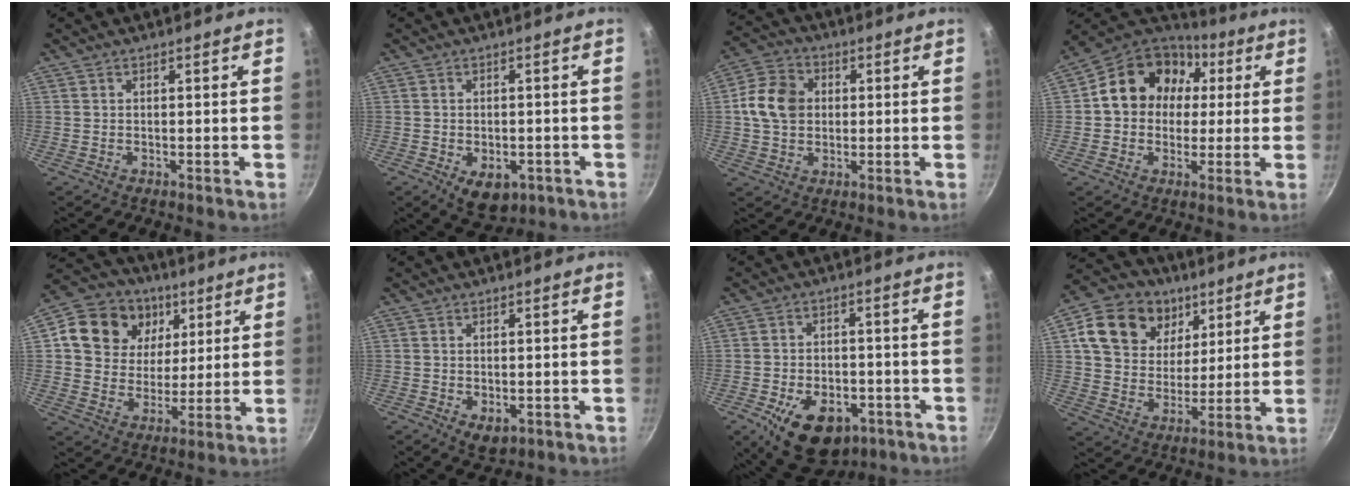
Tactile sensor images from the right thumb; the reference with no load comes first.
{"total": 7.2, "force": [-2.7, 4.6, 4.9], "torque": [-0.051, 0.003, -0.023]}
{"total": 10.0, "force": [0.9, 8.0, 6.0], "torque": [-0.093, 0.011, 0.004]}
{"total": 16.9, "force": [3.2, 13.8, 9.1], "torque": [-0.120, 0.030, 0.037]}
{"total": 16.5, "force": [5.9, 13.4, 7.5], "torque": [-0.101, -0.008, 0.095]}
{"total": 4.0, "force": [-1.0, 2.6, 2.9], "torque": [-0.040, -0.010, -0.008]}
{"total": 14.9, "force": [-6.9, 9.3, 9.4], "torque": [-0.124, 0.018, -0.091]}
{"total": 17.0, "force": [7.3, 13.1, 8.1], "torque": [-0.118, -0.018, 0.123]}